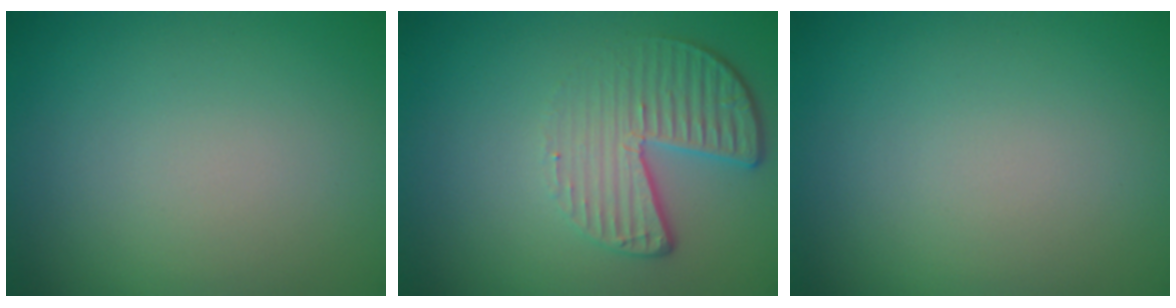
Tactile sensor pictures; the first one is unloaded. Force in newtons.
{"total": 4.5, "press": 3.0, "slide": 3.3}
{"total": 0.0}